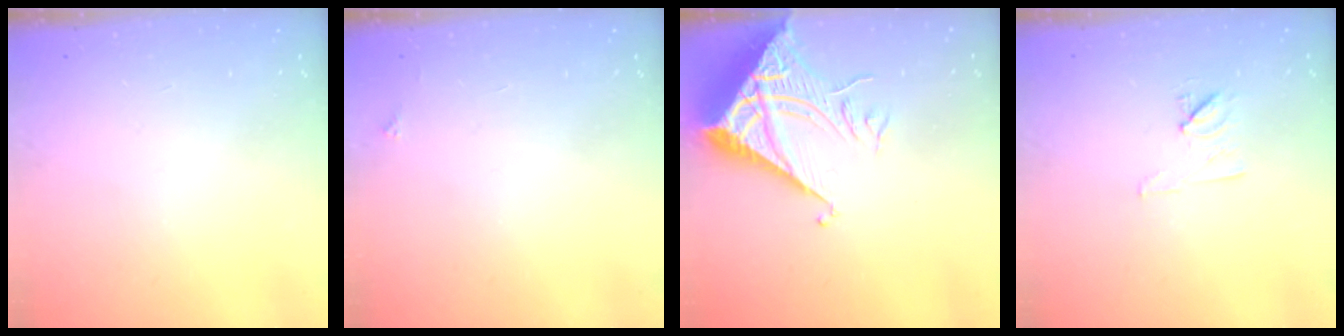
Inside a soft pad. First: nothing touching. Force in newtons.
{"total": 2.0, "press": 2.0, "slide": 0.3}
{"total": 11.2, "press": 11.2, "slide": 0.9}
{"total": 7.3, "press": 7.2, "slide": 1.3}